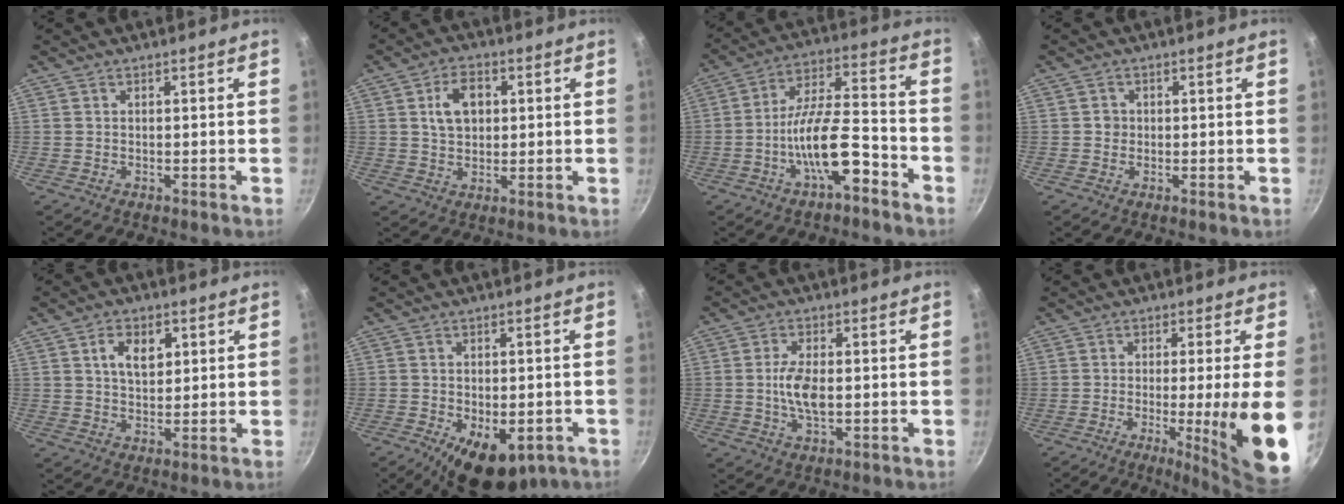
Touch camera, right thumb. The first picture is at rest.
{"total": 7.4, "force": [1.7, 5.1, 5.1], "torque": [-0.067, 0.003, 0.028]}
{"total": 13.4, "force": [-6.5, 4.5, 10.8], "torque": [-0.169, 0.054, -0.116]}
{"total": 1.6, "force": [0.0, 1.5, 0.4], "torque": [0.000, 0.003, -0.002]}
{"total": 6.5, "force": [2.2, 4.1, 4.6], "torque": [-0.060, -0.006, 0.037]}
{"total": 11.5, "force": [-5.0, 6.0, 8.5], "torque": [-0.097, 0.005, -0.057]}
{"total": 6.5, "force": [-0.3, 3.1, 5.7], "torque": [-0.115, 0.000, -0.007]}
{"total": 14.4, "force": [-2.5, 0.8, 14.1], "torque": [-0.205, -0.005, -0.028]}